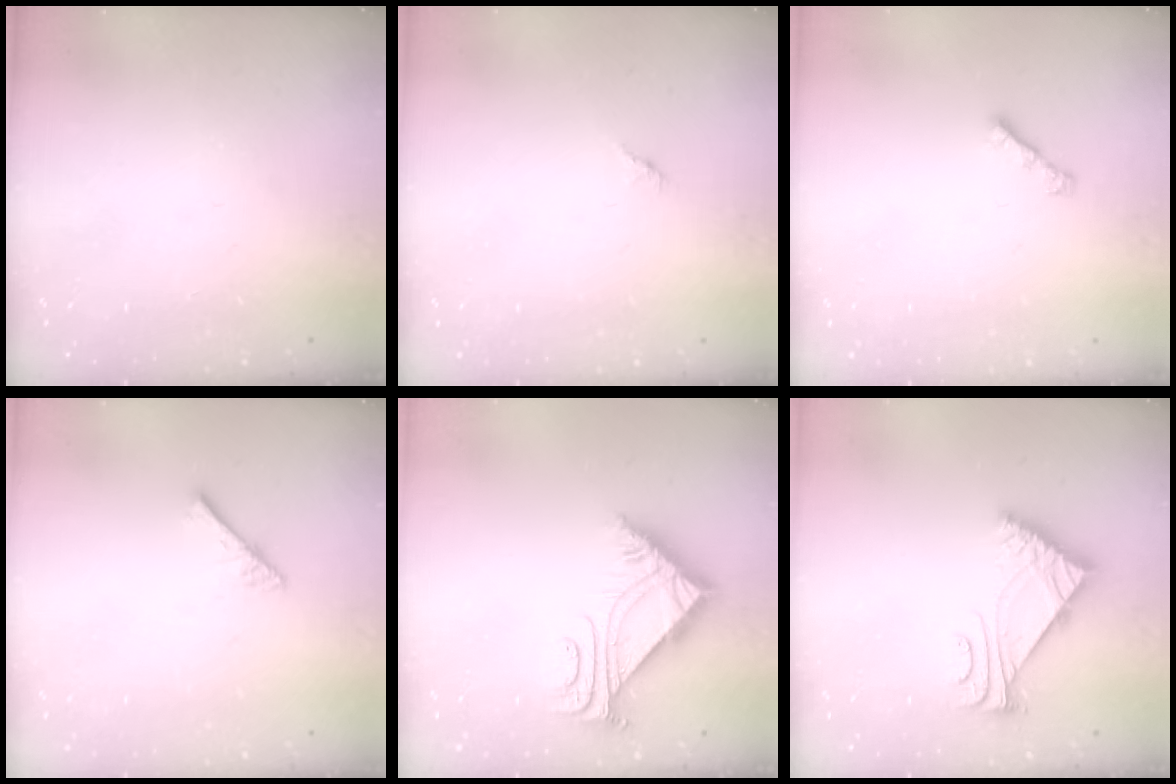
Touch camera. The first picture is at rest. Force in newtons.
{"total": 1.4, "press": 1.4, "slide": 0.4}
{"total": 2.6, "press": 2.5, "slide": 0.7}
{"total": 2.9, "press": 2.9, "slide": 0.2}
{"total": 6.3, "press": 6.2, "slide": 0.9}
{"total": 6.6, "press": 6.6, "slide": 1.0}